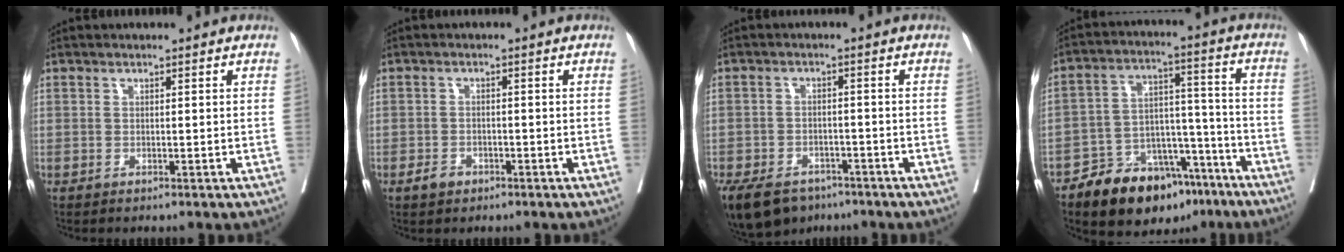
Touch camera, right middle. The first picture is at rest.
{"total": 2.2, "force": [-1.4, 1.4, 0.9], "torque": [-0.013, 0.004, -0.019]}
{"total": 11.0, "force": [-7.8, 6.4, 4.5], "torque": [-0.098, -0.009, -0.118]}
{"total": 14.9, "force": [-10.8, 7.2, 7.3], "torque": [-0.097, 0.037, -0.169]}